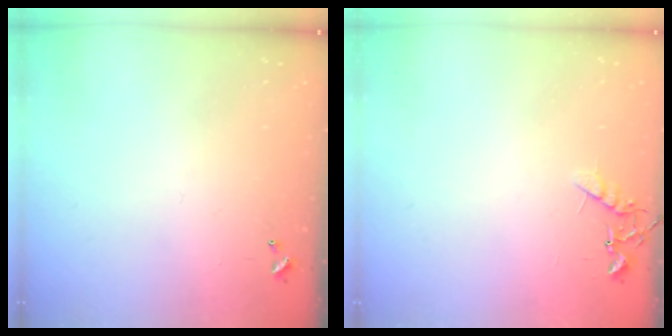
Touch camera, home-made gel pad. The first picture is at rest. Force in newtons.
{"total": 6.8, "press": 6.8, "slide": 0.3}